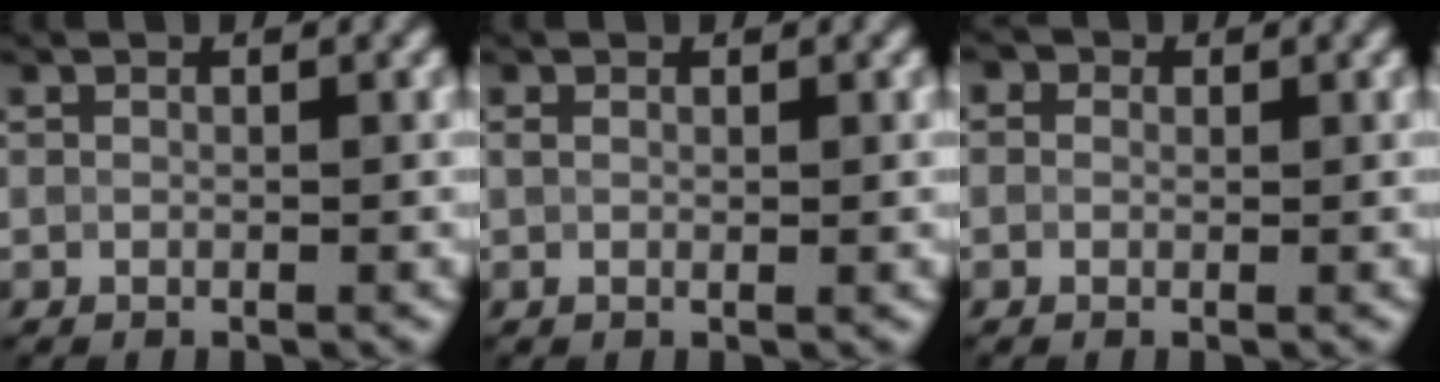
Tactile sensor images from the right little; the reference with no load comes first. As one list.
[{"total": 0.7, "force": [0.2, 0.3, 0.6], "torque": [-0.012, 0.000, 0.003]}, {"total": 1.9, "force": [0.9, 1.4, 0.9], "torque": [-0.009, 0.011, -0.015]}]